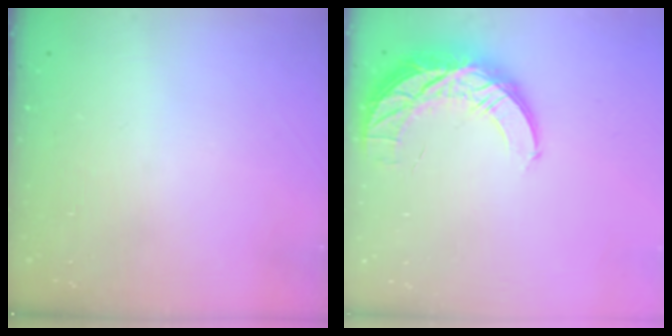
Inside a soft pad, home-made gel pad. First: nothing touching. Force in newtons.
{"total": 11.6, "press": 11.6, "slide": 0.9}